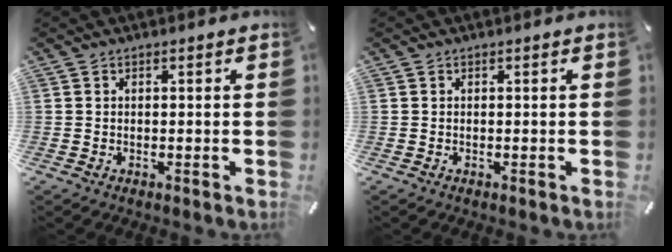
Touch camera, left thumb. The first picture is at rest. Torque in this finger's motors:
{"motor_torque": [-0.07, 0.12, -0.01, -0.03, 0.00]}